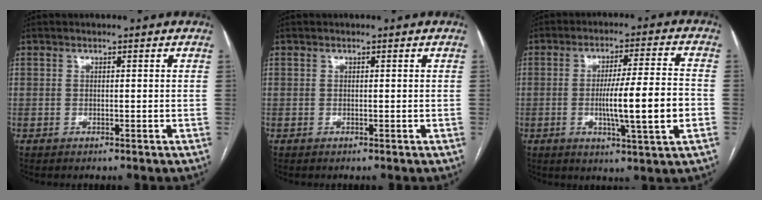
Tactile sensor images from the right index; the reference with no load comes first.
{"total": 0.0}
{"total": 11.6, "force": [-2.3, 0.1, 11.4], "torque": [-0.186, -0.004, -0.040]}